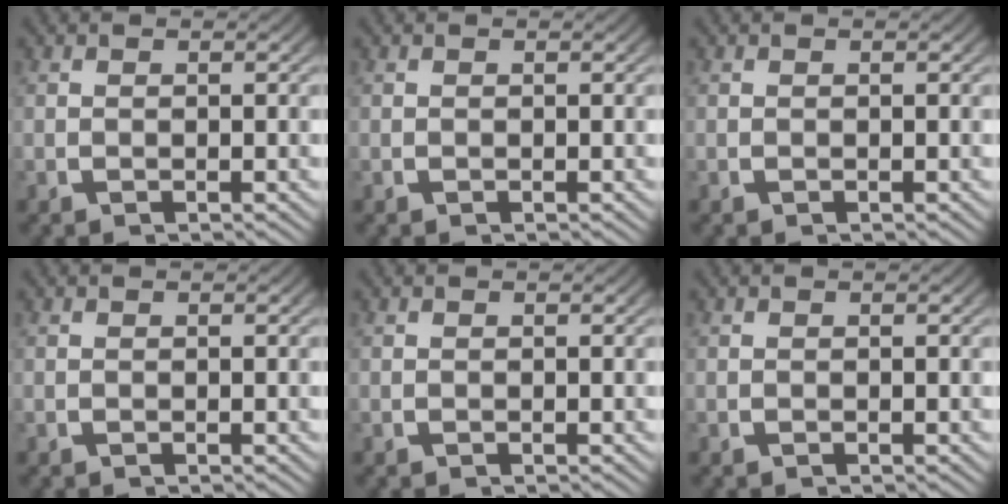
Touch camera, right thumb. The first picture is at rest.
{"total": 0.0}
{"total": 0.0}
{"total": 0.0}
{"total": 0.0}
{"total": 0.0}